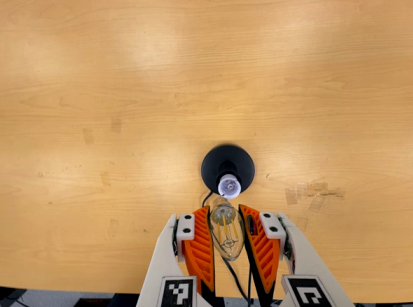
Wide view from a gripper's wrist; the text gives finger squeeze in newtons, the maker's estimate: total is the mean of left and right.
{"total": 19.6, "left": 21.4, "right": 17.8}